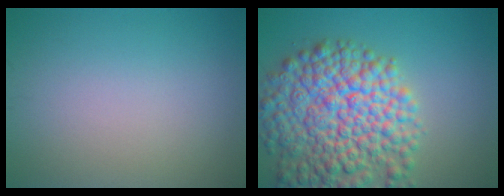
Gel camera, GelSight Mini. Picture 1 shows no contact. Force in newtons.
{"total": 11.4, "press": 11.4, "slide": 0.6}